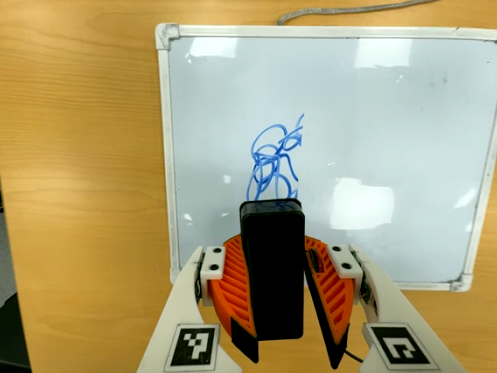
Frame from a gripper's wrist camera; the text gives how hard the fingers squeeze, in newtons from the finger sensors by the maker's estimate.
{"total": 10.1, "left": 10.5, "right": 9.7}